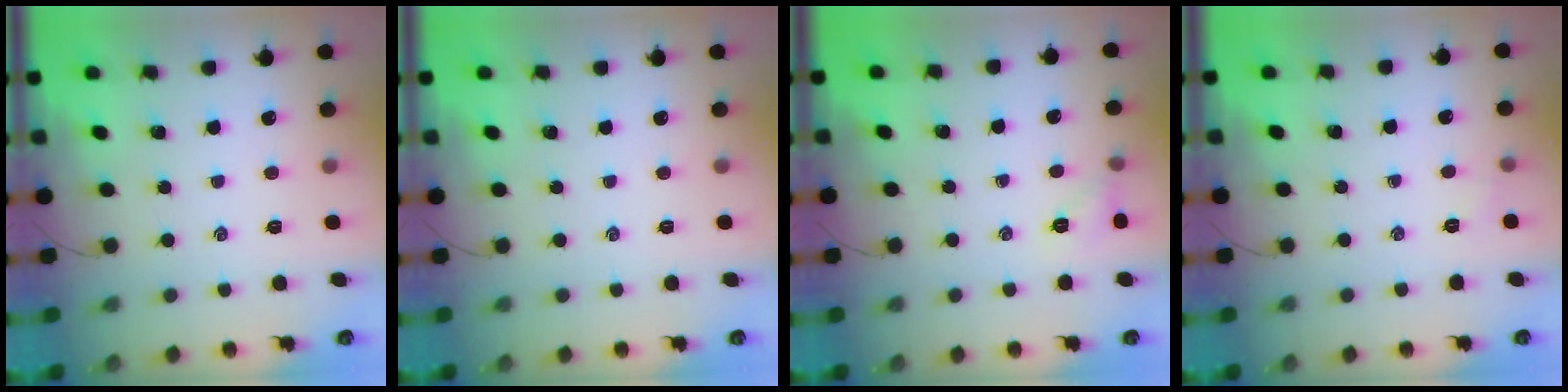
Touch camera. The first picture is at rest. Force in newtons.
{"total": 0.0}
{"total": 5.5, "press": 5.2, "slide": 1.7}
{"total": 3.4, "press": 3.3, "slide": 1.1}